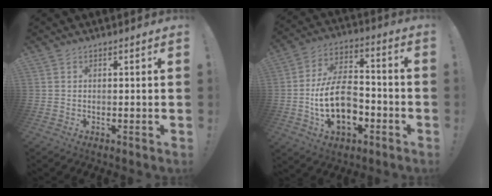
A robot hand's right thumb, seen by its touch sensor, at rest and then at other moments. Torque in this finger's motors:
{"motor_torque": [1.34, 1.39, 0.29, -0.04, 0.12]}